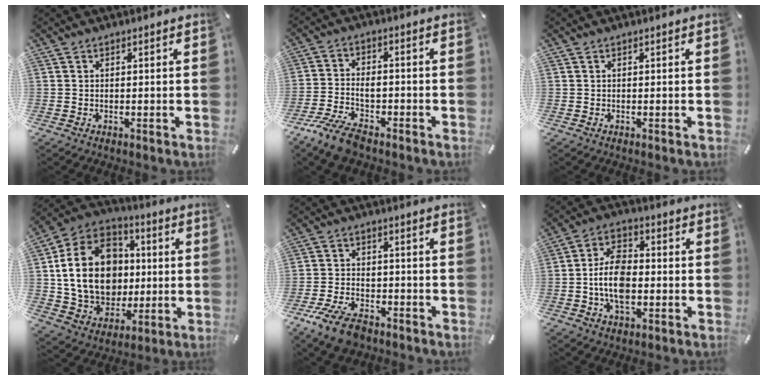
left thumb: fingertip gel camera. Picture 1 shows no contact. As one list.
[{"total": 7.9, "force": [-4.5, 4.4, 4.8], "torque": [-0.107, 0.015, -0.085]}, {"total": 0.0}, {"total": 20.3, "force": [0.7, 16.6, 11.6], "torque": [-0.238, 0.011, 0.020]}, {"total": 9.1, "force": [-5.6, 5.2, 5.0], "torque": [-0.108, 0.023, -0.103]}, {"total": 11.1, "force": [-2.3, 6.8, 8.4], "torque": [-0.169, 0.007, -0.043]}]